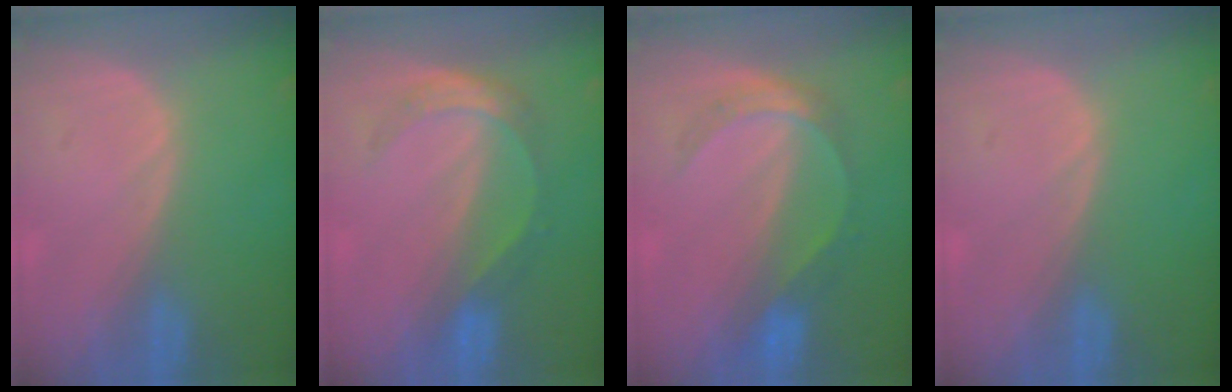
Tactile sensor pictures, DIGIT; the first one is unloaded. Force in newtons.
{"total": 5.5, "press": 4.7, "slide": 2.8}
{"total": 5.2, "press": 4.9, "slide": 1.7}
{"total": 0.0}